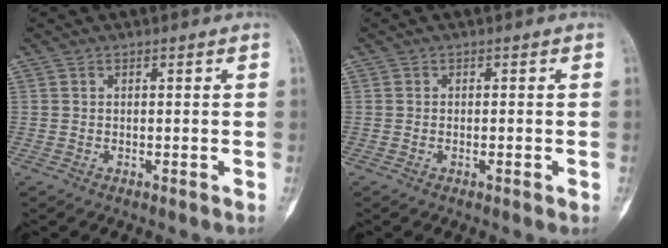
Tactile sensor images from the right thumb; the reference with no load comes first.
{"total": 1.0, "force": [-0.3, 0.3, 0.9], "torque": [-0.011, 0.002, -0.005]}